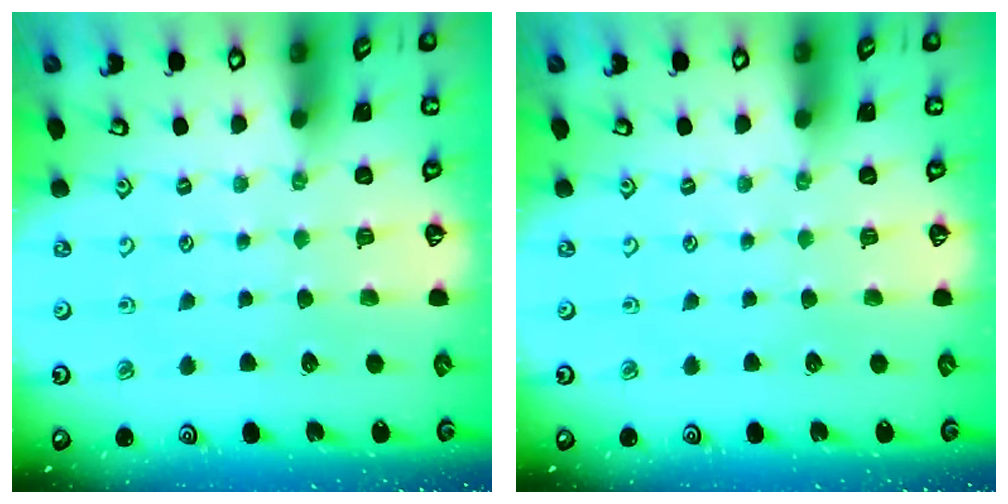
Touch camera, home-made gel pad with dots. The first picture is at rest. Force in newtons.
{"total": 0.0}